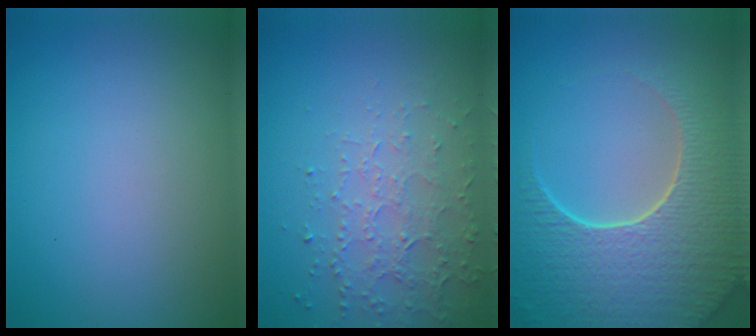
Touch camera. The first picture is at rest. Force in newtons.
{"total": 3.6, "press": 3.3, "slide": 1.4}
{"total": 8.8, "press": 6.3, "slide": 6.2}